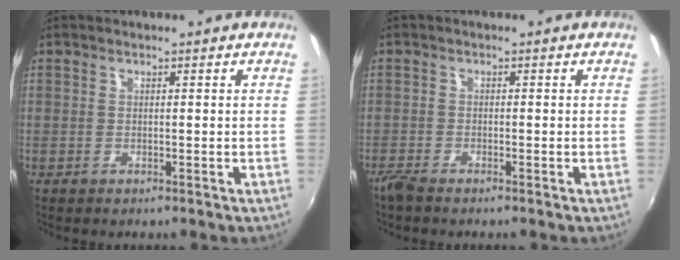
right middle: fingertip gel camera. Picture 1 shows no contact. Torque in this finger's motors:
{"motor_torque": [0.92, -0.92, 0.39, 0.10]}